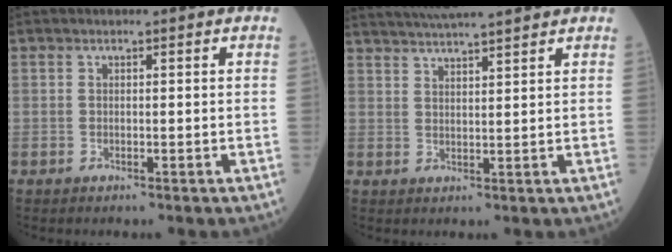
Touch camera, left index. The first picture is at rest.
{"total": 10.3, "force": [9.3, 0.0, 4.4], "torque": [-0.079, 0.029, 0.139]}